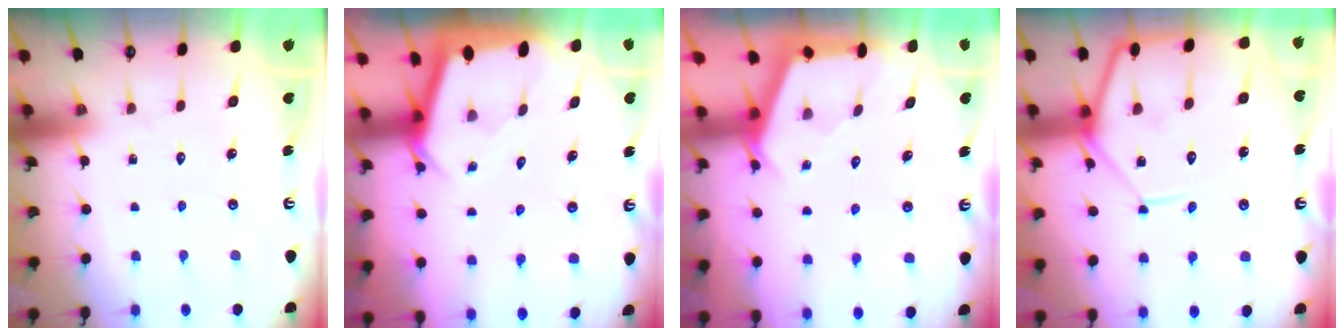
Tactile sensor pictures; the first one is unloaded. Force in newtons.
{"total": 2.2, "press": 2.2, "slide": 0.1}
{"total": 2.6, "press": 2.6, "slide": 0.4}
{"total": 13.1, "press": 13.1, "slide": 1.0}